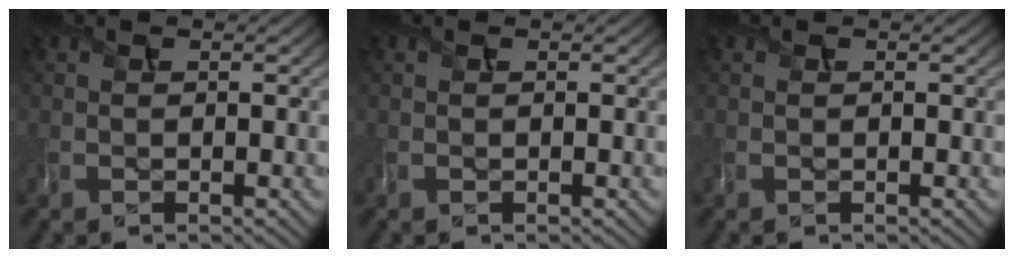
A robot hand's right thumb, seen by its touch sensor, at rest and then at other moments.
{"total": 0.0}
{"total": 0.0}